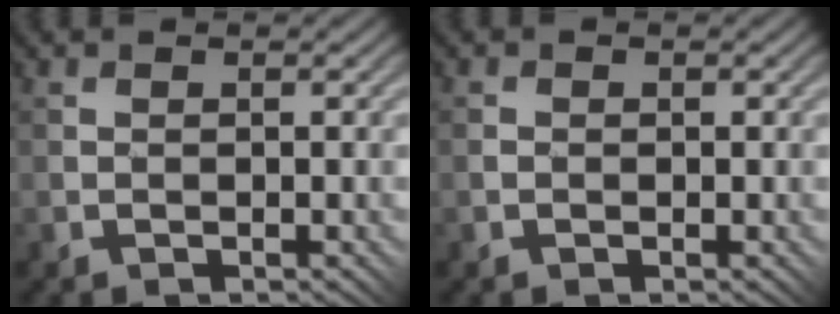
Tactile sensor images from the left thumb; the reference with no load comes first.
{"total": 0.7, "force": [-0.1, 0.6, 0.1], "torque": [0.006, 0.001, -0.004]}